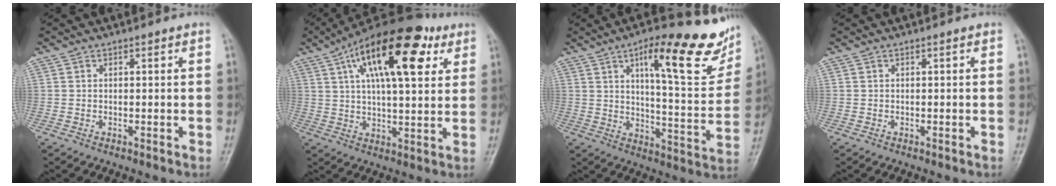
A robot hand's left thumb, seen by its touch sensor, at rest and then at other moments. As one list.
[{"total": 21.5, "force": [9.2, 8.7, 17.4], "torque": [-0.263, -0.002, 0.144]}, {"total": 21.6, "force": [11.5, 6.0, 17.3], "torque": [-0.195, -0.040, 0.167]}, {"total": 0.0}]